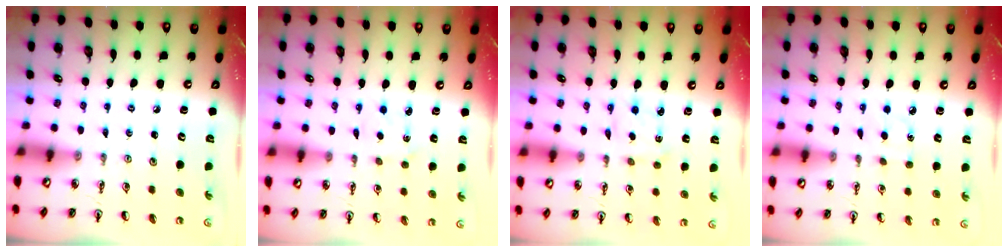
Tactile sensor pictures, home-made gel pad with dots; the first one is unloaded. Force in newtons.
{"total": 3.5, "press": 3.5, "slide": 0.4}
{"total": 3.0, "press": 2.9, "slide": 0.6}
{"total": 3.8, "press": 3.7, "slide": 0.4}